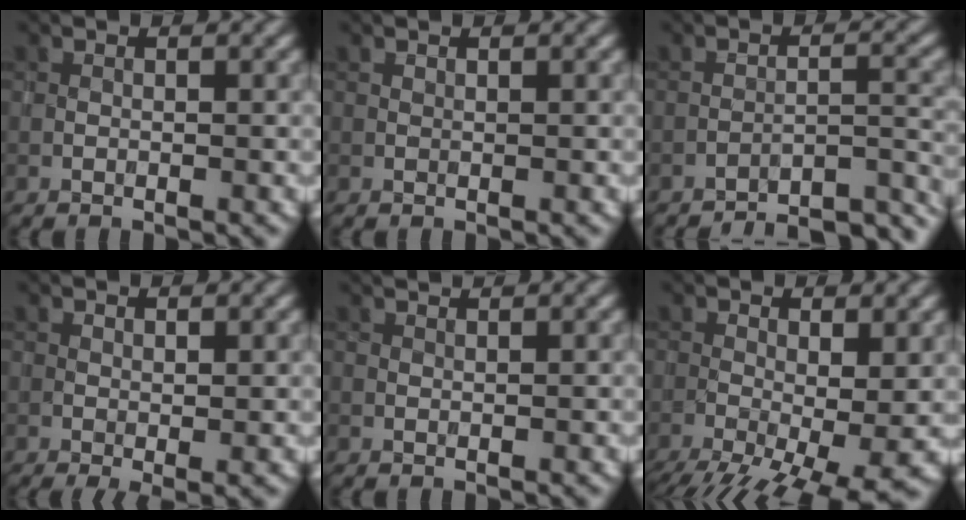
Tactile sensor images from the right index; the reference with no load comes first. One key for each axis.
{"total": 0.0}
{"total": 12.3, "fx": -11.7, "fy": 2.5, "fz": 2.9, "tx": -0.021, "ty": 0.010, "tz": -0.134}
{"total": 1.7, "fx": -0.3, "fy": 0.6, "fz": 1.6, "tx": -0.030, "ty": -0.009, "tz": -0.004}
{"total": 0.7, "fx": 0.7, "fy": 0.0, "fz": 0.3, "tx": -0.013, "ty": -0.001, "tz": 0.003}
{"total": 11.1, "fx": -4.9, "fy": 4.4, "fz": 9.0, "tx": -0.137, "ty": -0.031, "tz": -0.060}